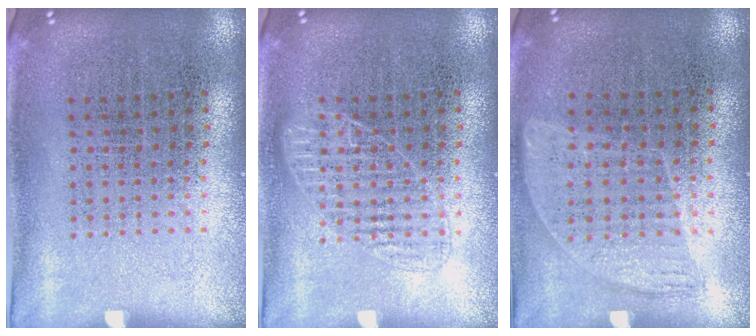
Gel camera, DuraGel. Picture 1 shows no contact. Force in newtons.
{"total": 1.8, "press": 1.7, "slide": 0.4}
{"total": 1.0, "press": 0.8, "slide": 0.5}